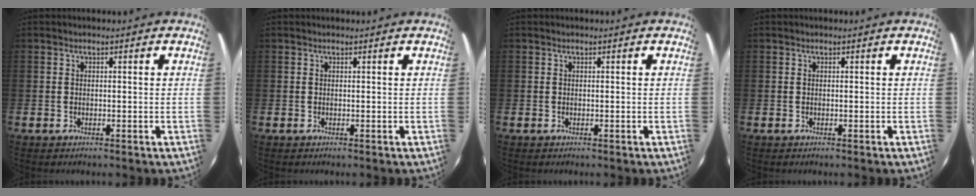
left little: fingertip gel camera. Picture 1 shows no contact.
{"total": 0.0}
{"total": 0.0}
{"total": 0.0}